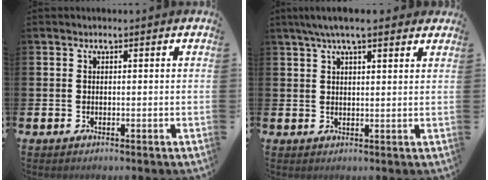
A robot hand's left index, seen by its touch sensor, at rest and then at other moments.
{"total": 5.1, "force": [4.1, 1.0, 2.9], "torque": [-0.060, -0.002, 0.072]}